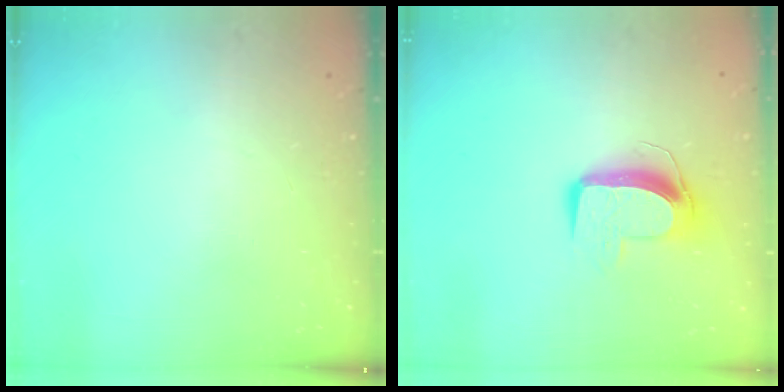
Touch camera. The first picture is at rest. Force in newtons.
{"total": 10.3, "press": 10.3, "slide": 0.2}